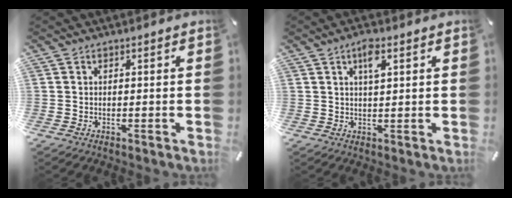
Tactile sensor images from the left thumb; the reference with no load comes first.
{"total": 4.1, "force": [1.9, 1.4, 3.3], "torque": [-0.064, 0.004, 0.028]}